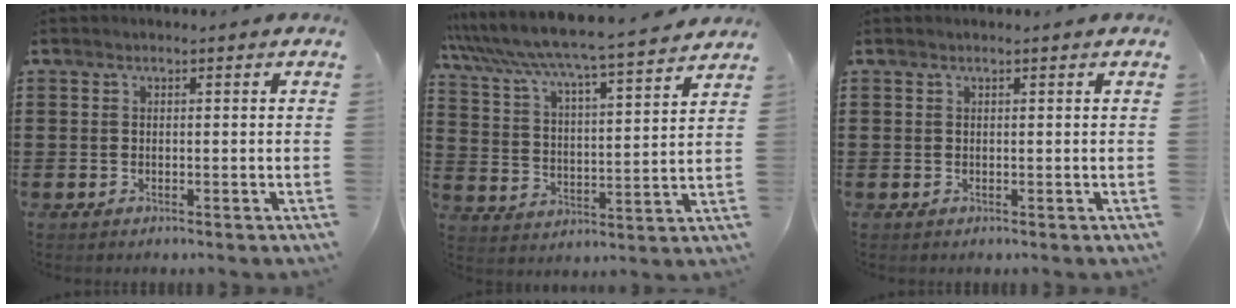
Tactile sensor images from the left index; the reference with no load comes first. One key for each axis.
{"total": 5.4, "fx": 5.0, "fy": -0.5, "fz": 2.0, "tx": -0.065, "ty": -0.046, "tz": 0.074}
{"total": 0.0}